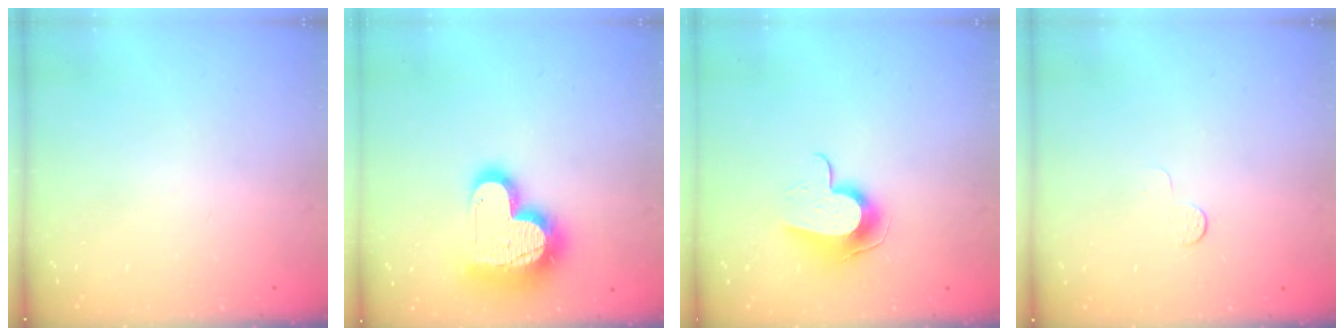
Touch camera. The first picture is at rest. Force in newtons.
{"total": 19.8, "press": 19.8, "slide": 1.7}
{"total": 9.9, "press": 9.9, "slide": 0.4}
{"total": 3.1, "press": 3.1, "slide": 0.3}